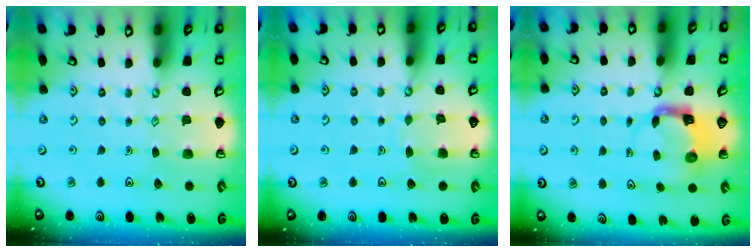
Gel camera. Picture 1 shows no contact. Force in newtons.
{"total": 4.4, "press": 4.4, "slide": 0.4}
{"total": 3.9, "press": 3.8, "slide": 0.7}